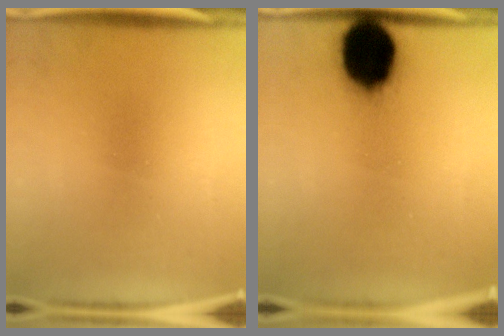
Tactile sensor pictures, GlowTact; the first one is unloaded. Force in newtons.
{"total": 17.2}